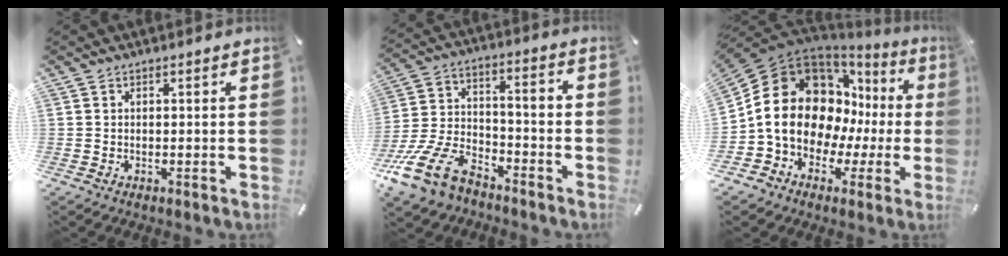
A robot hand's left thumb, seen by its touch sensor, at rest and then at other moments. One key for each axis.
{"total": 15.8, "fx": -10.9, "fy": 8.0, "fz": 8.1, "tx": -0.154, "ty": 0.059, "tz": -0.194}
{"total": 19.5, "fx": 2.4, "fy": 15.9, "fz": 10.9, "tx": -0.188, "ty": -0.032, "tz": 0.059}